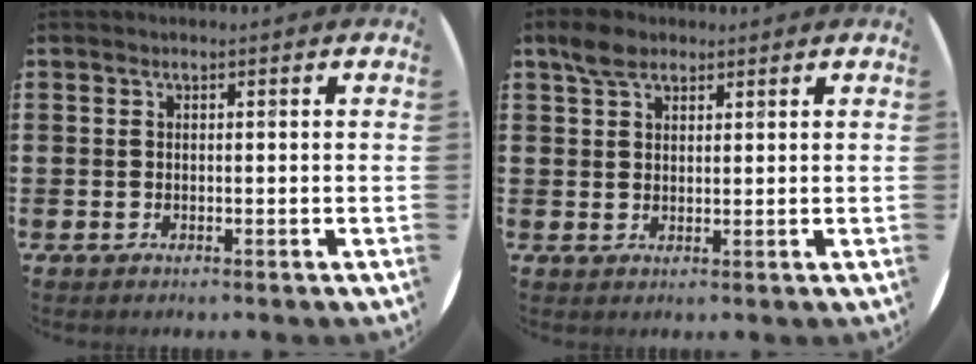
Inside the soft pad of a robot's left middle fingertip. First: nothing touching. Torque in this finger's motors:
{"motor_torque": [0.49, -0.44, 0.05, 0.01]}